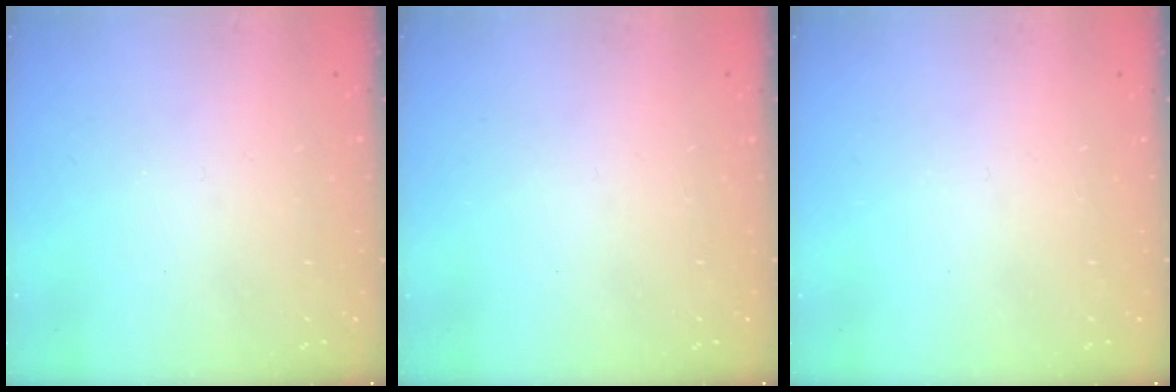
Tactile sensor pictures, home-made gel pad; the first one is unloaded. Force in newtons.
{"total": 0.0}
{"total": 0.0}